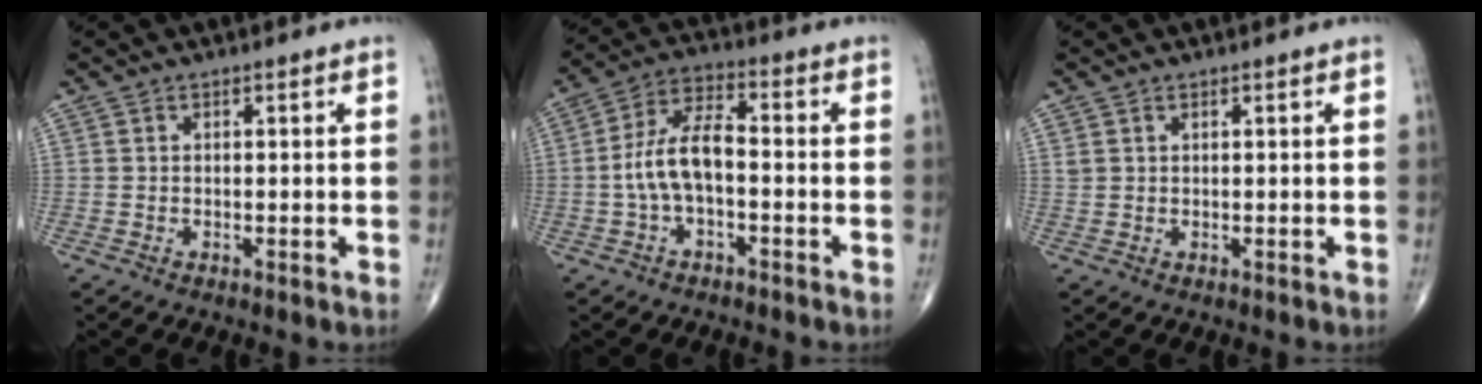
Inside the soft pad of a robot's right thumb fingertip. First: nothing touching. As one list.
[{"total": 9.2, "force": [-1.5, 4.4, 7.9], "torque": [-0.159, 0.036, -0.035]}, {"total": 0.8, "force": [0.6, 0.5, 0.3], "torque": [0.000, 0.002, 0.012]}]